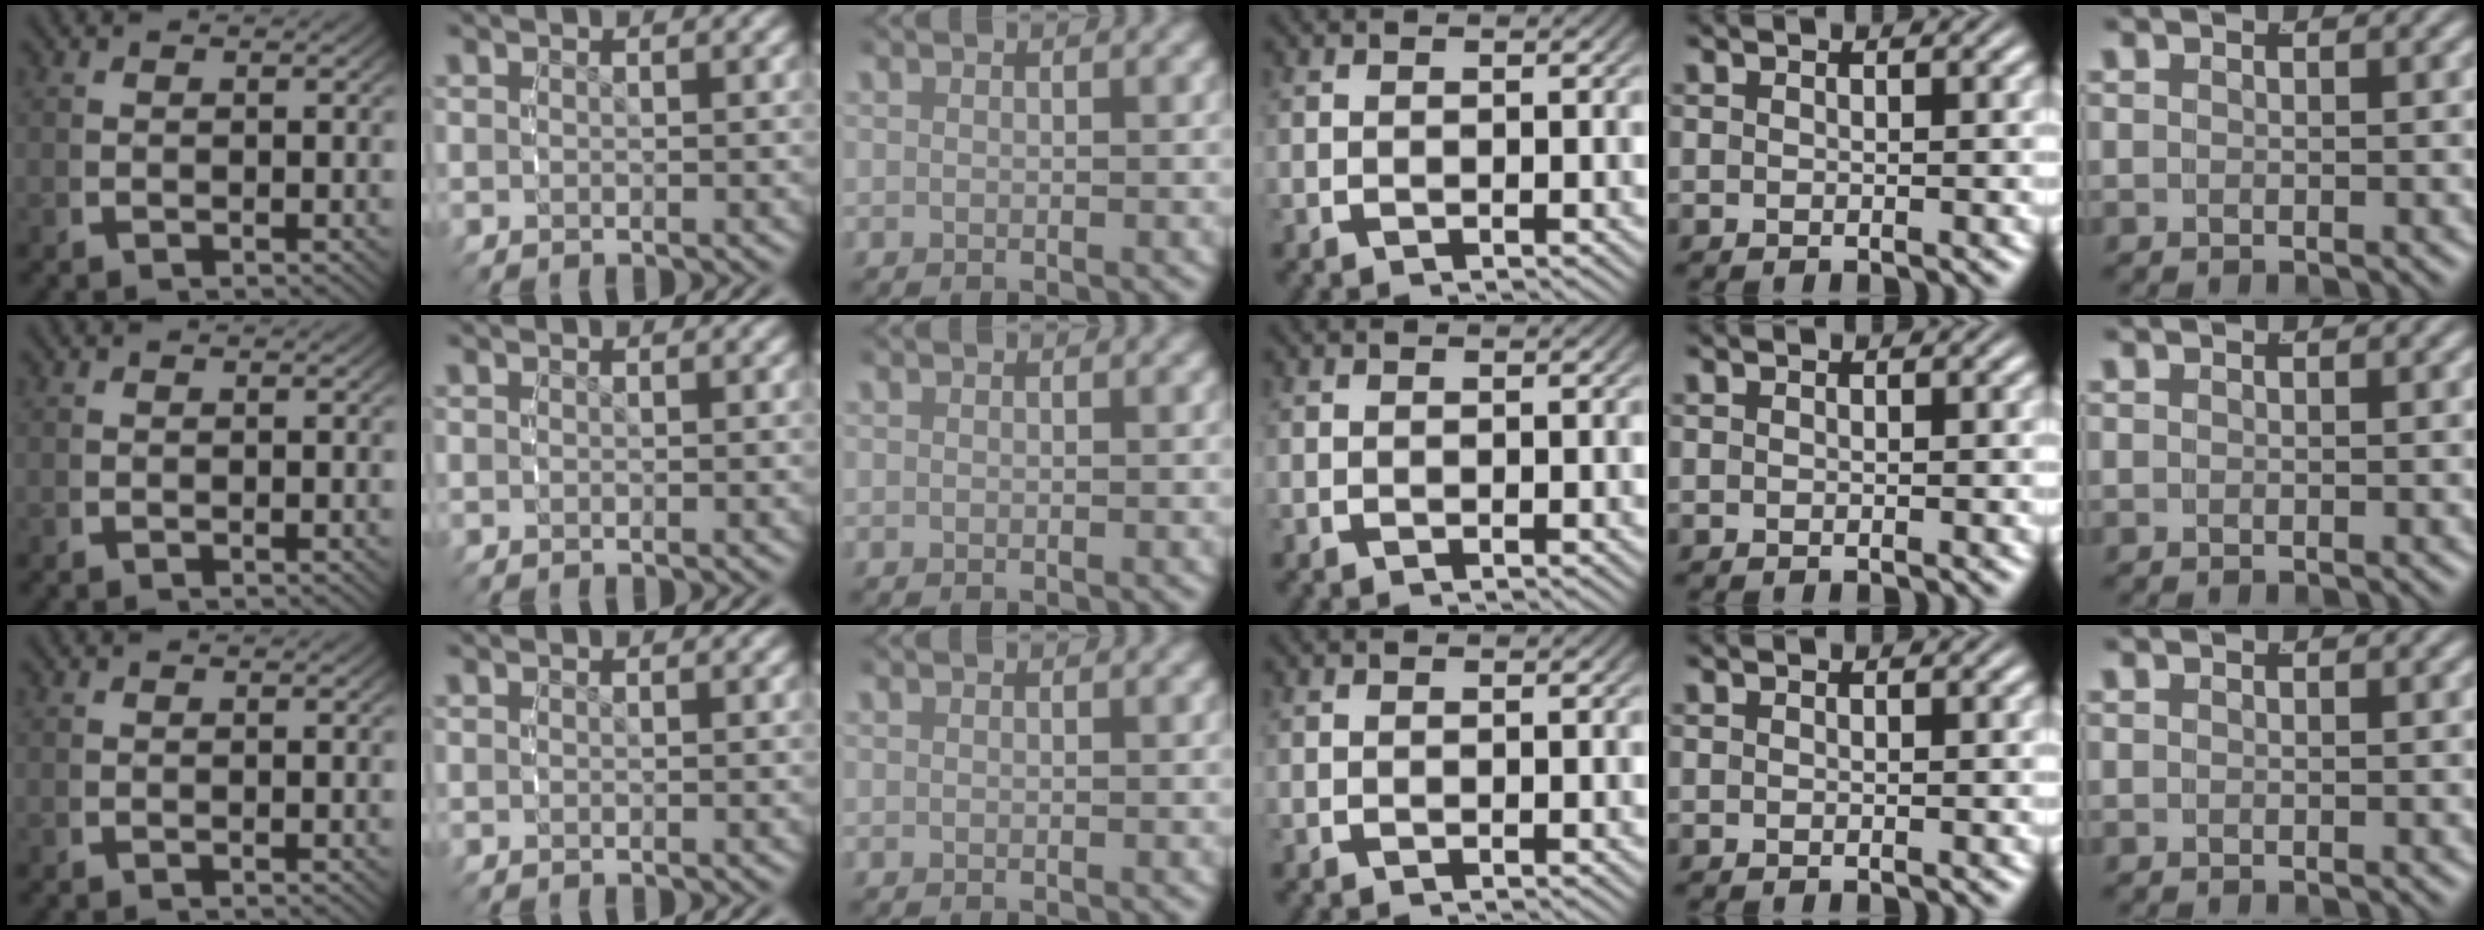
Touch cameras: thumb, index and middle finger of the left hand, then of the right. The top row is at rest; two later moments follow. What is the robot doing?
{"motion": "reach", "object": "backpack"}